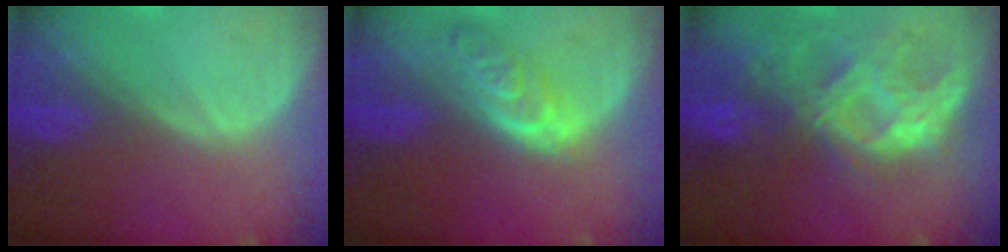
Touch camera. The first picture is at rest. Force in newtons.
{"total": 5.0, "press": 4.9, "slide": 0.4}
{"total": 9.0, "press": 8.7, "slide": 2.5}